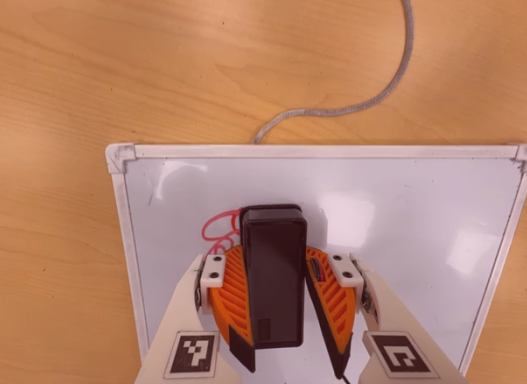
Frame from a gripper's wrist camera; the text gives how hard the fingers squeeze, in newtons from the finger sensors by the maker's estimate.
{"total": 12.5, "left": 14.0, "right": 10.9}